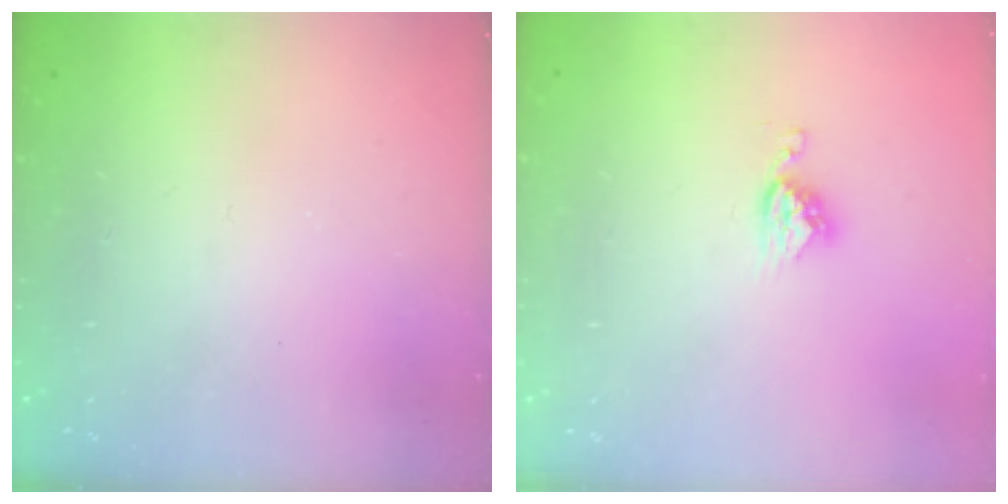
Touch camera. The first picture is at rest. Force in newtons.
{"total": 5.3, "press": 5.3, "slide": 0.1}